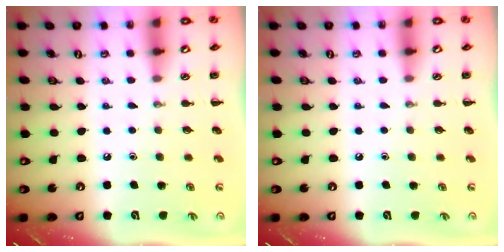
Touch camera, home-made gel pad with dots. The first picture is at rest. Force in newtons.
{"total": 0.0}